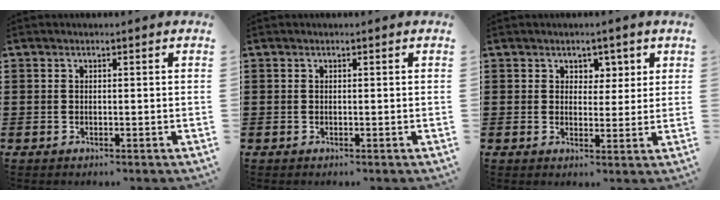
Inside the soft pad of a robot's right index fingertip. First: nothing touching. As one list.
[{"total": 0.0}, {"total": 3.0, "force": [1.7, 2.4, 0.4], "torque": [-0.014, 0.009, 0.028]}]